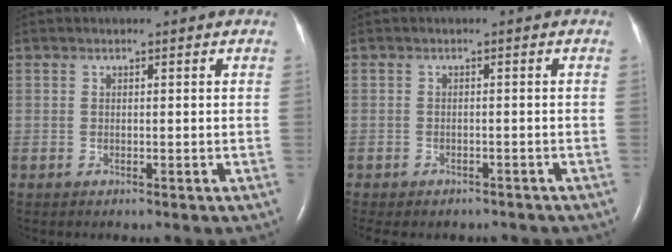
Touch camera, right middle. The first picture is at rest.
{"total": 7.3, "force": [-6.1, 3.2, 2.3], "torque": [-0.035, 0.002, -0.072]}